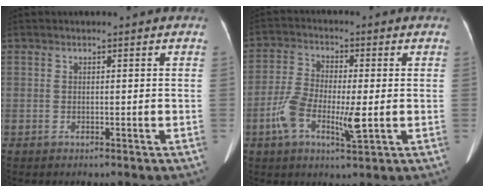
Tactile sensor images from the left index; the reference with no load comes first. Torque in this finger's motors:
{"motor_torque": [1.18, 0.27, 0.60, 0.21]}